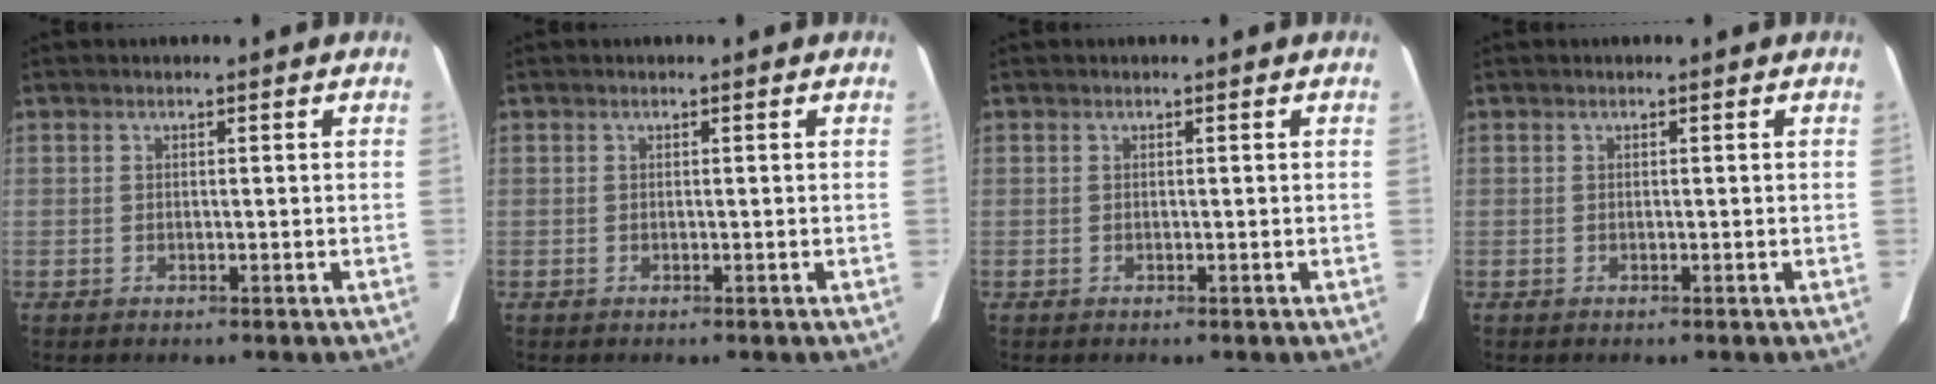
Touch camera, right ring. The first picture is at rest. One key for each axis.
{"total": 0.0}
{"total": 0.0}
{"total": 0.0}